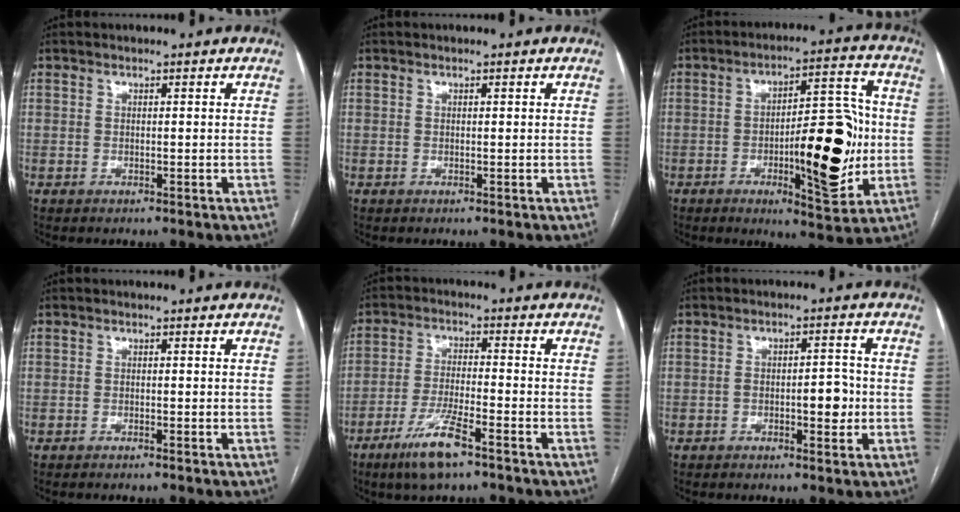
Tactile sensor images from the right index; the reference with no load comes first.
{"total": 0.0}
{"total": 15.7, "force": [-2.6, 4.3, 14.9], "torque": [-0.215, 0.014, -0.029]}
{"total": 0.7, "force": [-0.6, -0.2, 0.4], "torque": [-0.008, 0.001, -0.011]}
{"total": 8.2, "force": [-5.3, 0.8, 6.3], "torque": [-0.127, -0.015, -0.097]}
{"total": 4.5, "force": [-1.2, 1.6, 4.0], "torque": [-0.055, 0.010, -0.013]}